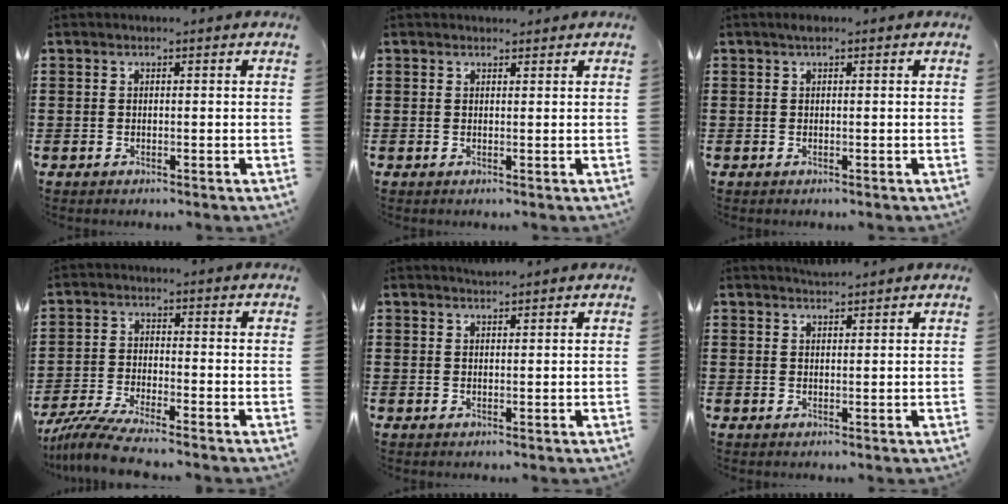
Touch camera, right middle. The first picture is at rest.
{"total": 1.1, "force": [1.0, 0.3, -0.2], "torque": [0.007, -0.004, 0.018]}
{"total": 0.7, "force": [0.4, 0.0, 0.5], "torque": [-0.011, 0.002, 0.007]}
{"total": 5.5, "force": [-4.9, 0.0, 2.4], "torque": [-0.073, -0.027, -0.102]}
{"total": 1.0, "force": [1.0, 0.0, -0.1], "torque": [-0.001, -0.002, 0.020]}
{"total": 1.5, "force": [1.5, 0.0, 0.0], "torque": [-0.004, 0.002, 0.028]}